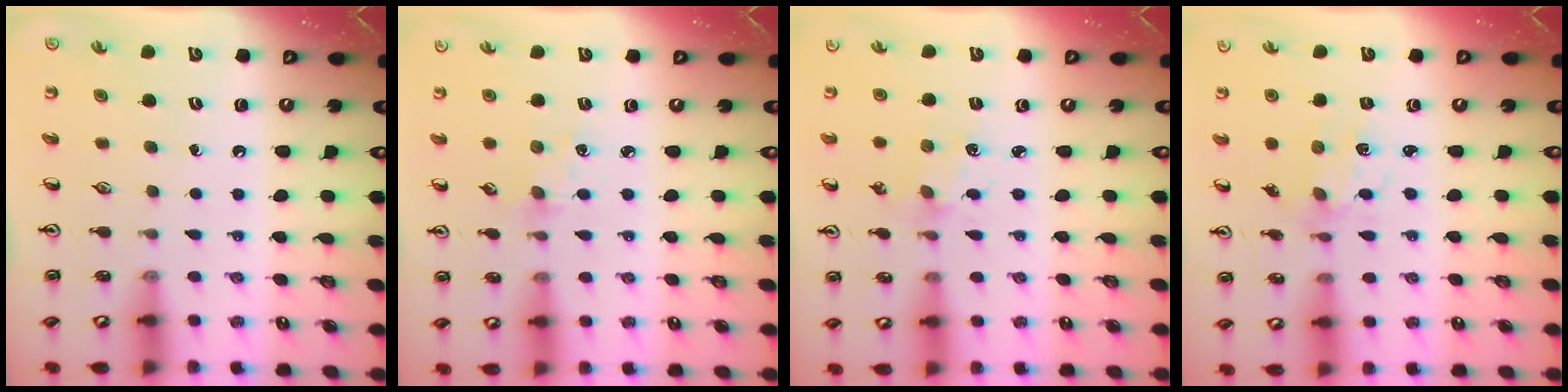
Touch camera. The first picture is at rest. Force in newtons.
{"total": 3.1, "press": 3.1, "slide": 0.5}
{"total": 2.3, "press": 2.3, "slide": 0.4}
{"total": 2.6, "press": 2.5, "slide": 0.4}